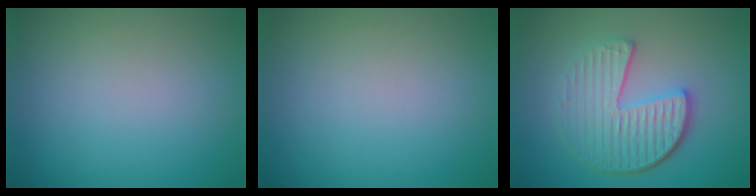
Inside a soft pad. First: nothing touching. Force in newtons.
{"total": 0.0}
{"total": 5.4, "press": 4.1, "slide": 3.6}